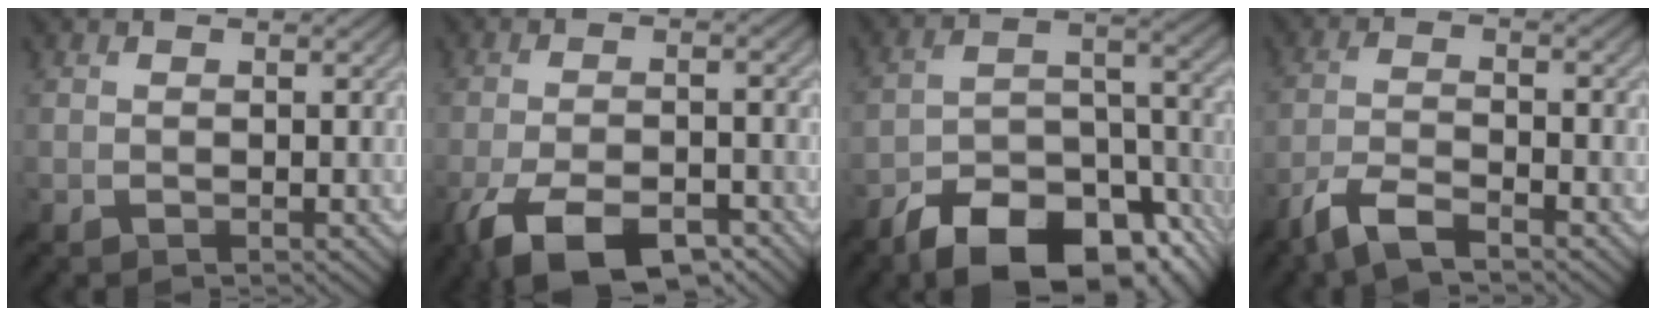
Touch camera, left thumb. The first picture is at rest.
{"total": 10.9, "force": [-6.9, 3.8, 7.5], "torque": [-0.142, -0.006, -0.122]}
{"total": 16.0, "force": [-11.3, 6.6, 9.3], "torque": [-0.177, -0.004, -0.185]}
{"total": 5.4, "force": [-4.0, 1.1, 3.5], "torque": [-0.075, -0.001, -0.088]}